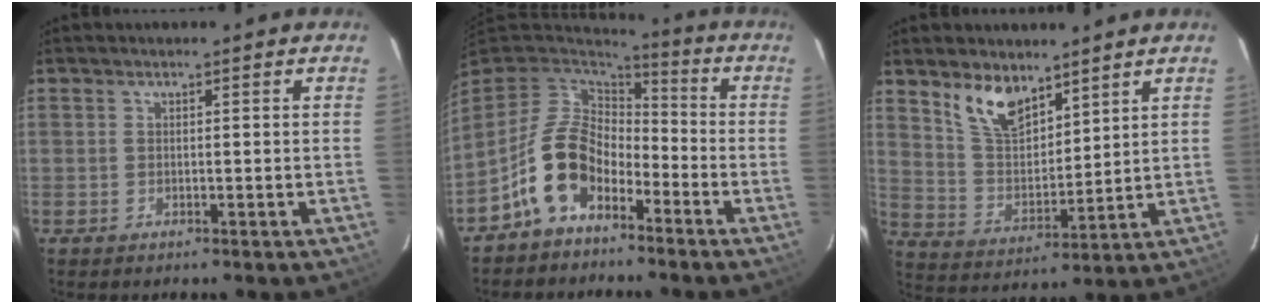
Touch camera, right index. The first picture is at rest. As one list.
[{"total": 11.5, "force": [-6.1, 7.6, 6.1], "torque": [-0.131, 0.022, -0.111]}, {"total": 10.4, "force": [7.3, 4.9, 5.6], "torque": [-0.106, 0.005, 0.147]}]